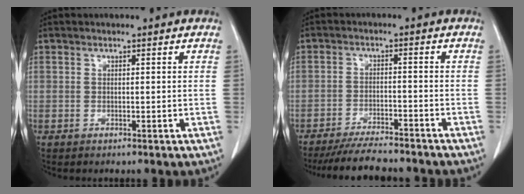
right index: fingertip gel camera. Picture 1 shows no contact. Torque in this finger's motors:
{"motor_torque": [0.56, -0.48, -0.04, 0.00]}